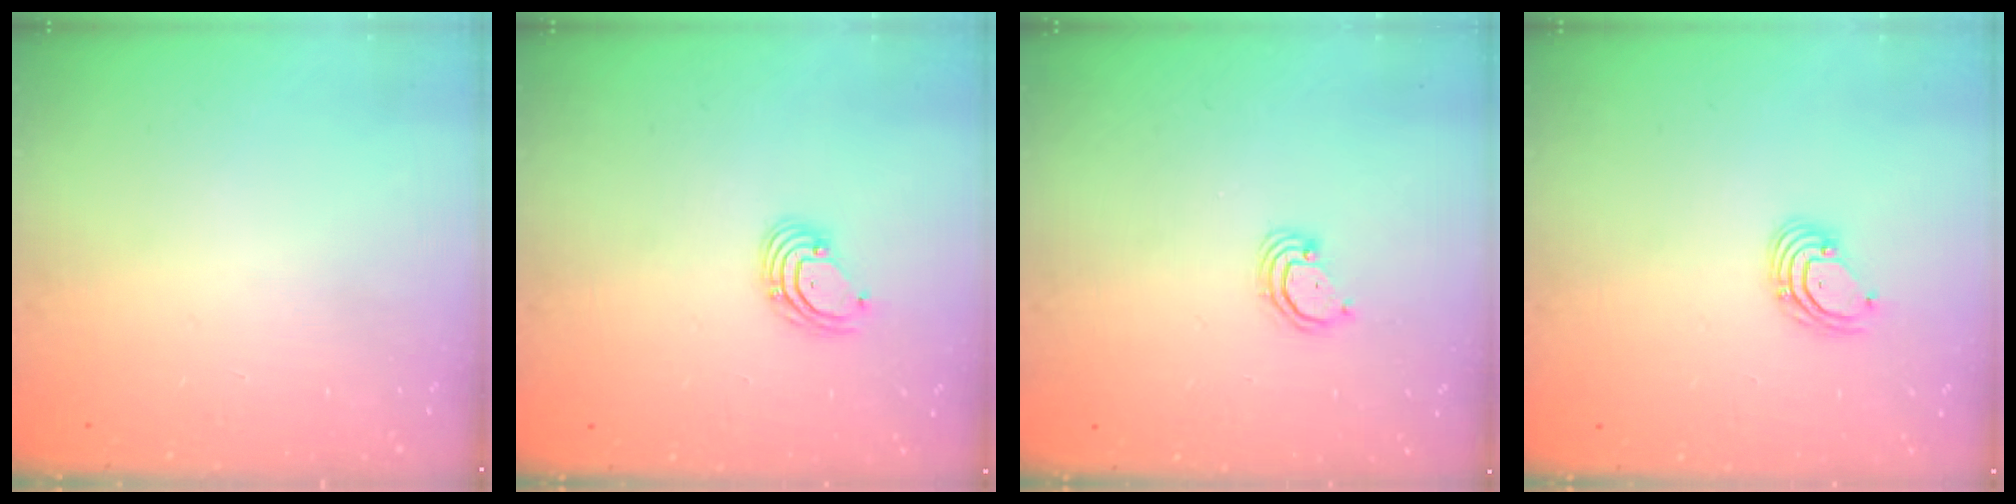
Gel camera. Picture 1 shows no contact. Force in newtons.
{"total": 2.6, "press": 2.6, "slide": 0.1}
{"total": 2.8, "press": 2.8, "slide": 0.3}
{"total": 2.6, "press": 2.6, "slide": 0.1}